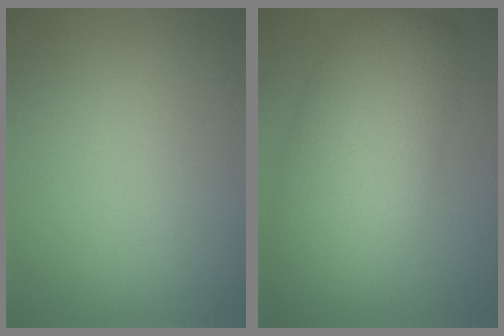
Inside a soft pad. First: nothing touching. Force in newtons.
{"total": 10.0, "press": 10.0, "slide": 0.5}